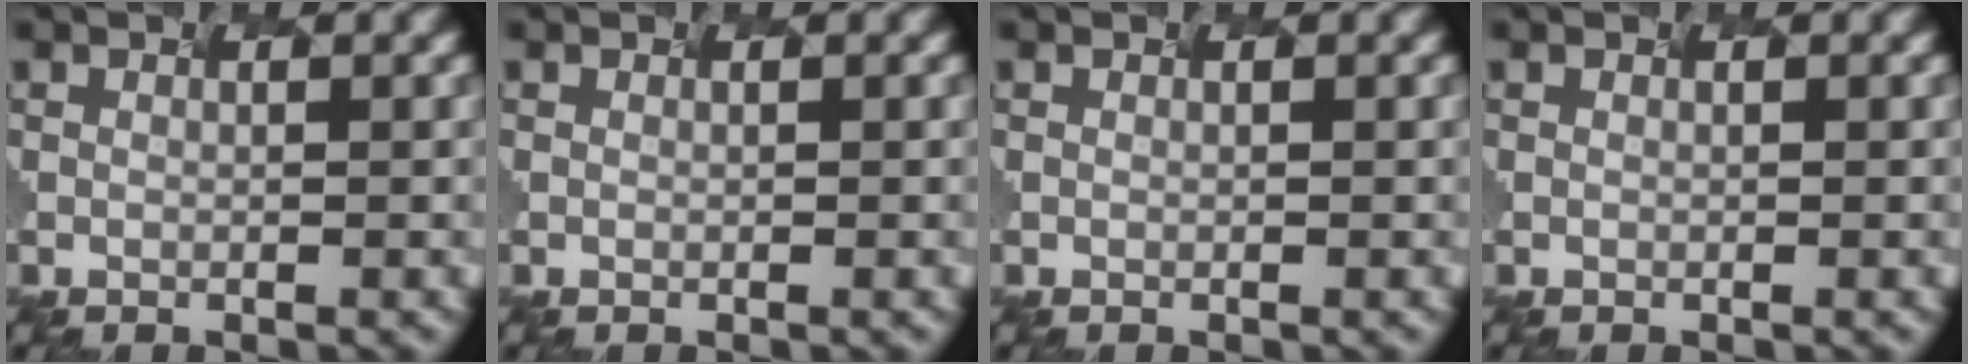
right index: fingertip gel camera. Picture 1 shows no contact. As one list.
[{"total": 0.0}, {"total": 0.0}, {"total": 0.0}]